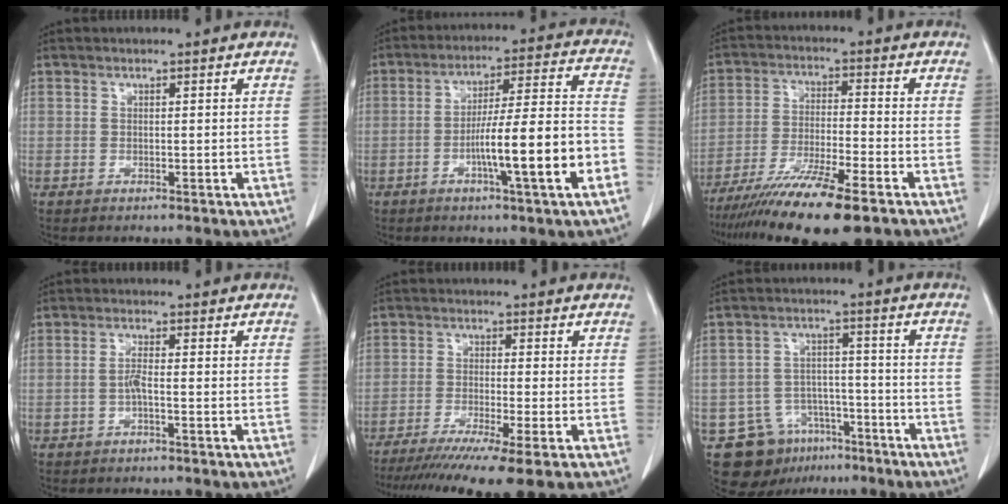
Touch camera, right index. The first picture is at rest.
{"total": 14.7, "force": [-5.0, 0.3, 13.8], "torque": [-0.219, 0.011, -0.076]}
{"total": 13.6, "force": [-9.6, 0.8, 9.5], "torque": [-0.177, -0.037, -0.165]}
{"total": 1.9, "force": [-0.6, 0.0, 1.8], "torque": [-0.037, 0.002, -0.013]}
{"total": 12.3, "force": [-9.0, -0.5, 8.3], "torque": [-0.132, -0.030, -0.143]}
{"total": 10.6, "force": [-6.5, 7.6, 3.3], "torque": [-0.055, 0.021, -0.095]}